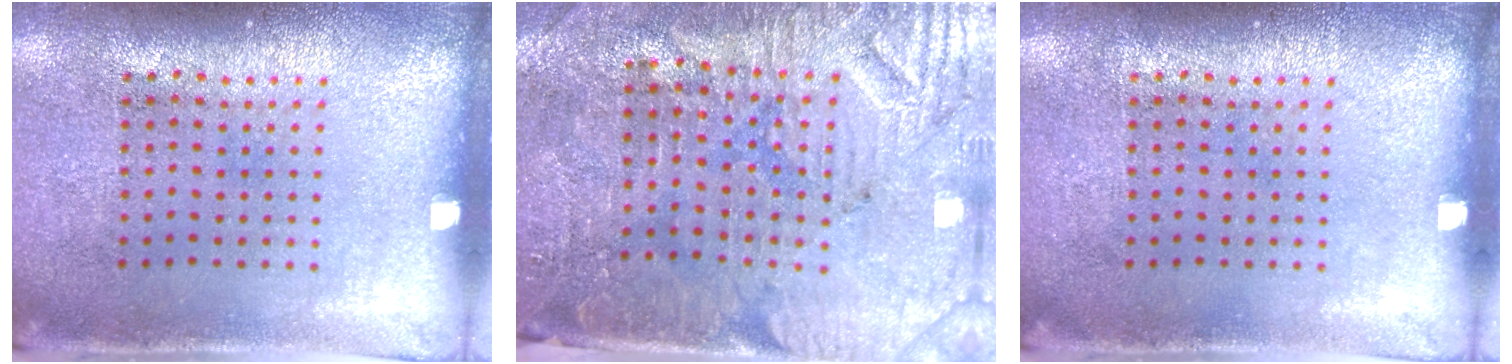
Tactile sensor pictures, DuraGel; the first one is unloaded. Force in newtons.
{"total": 3.8, "press": 3.5, "slide": 1.5}
{"total": 0.0}